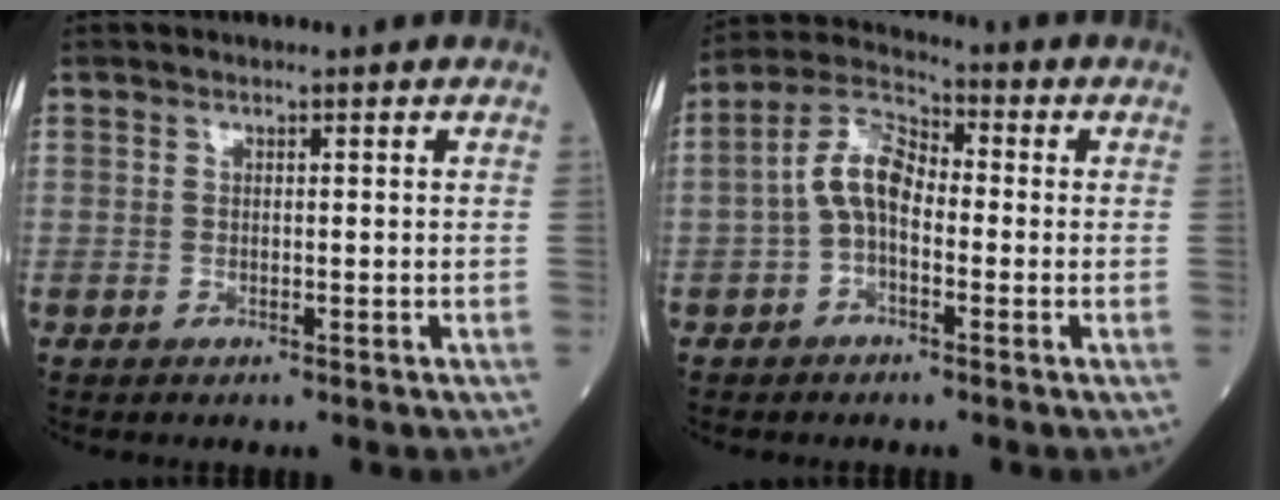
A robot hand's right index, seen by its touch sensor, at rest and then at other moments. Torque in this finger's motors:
{"motor_torque": [0.52, 0.23, 0.20, 0.07]}